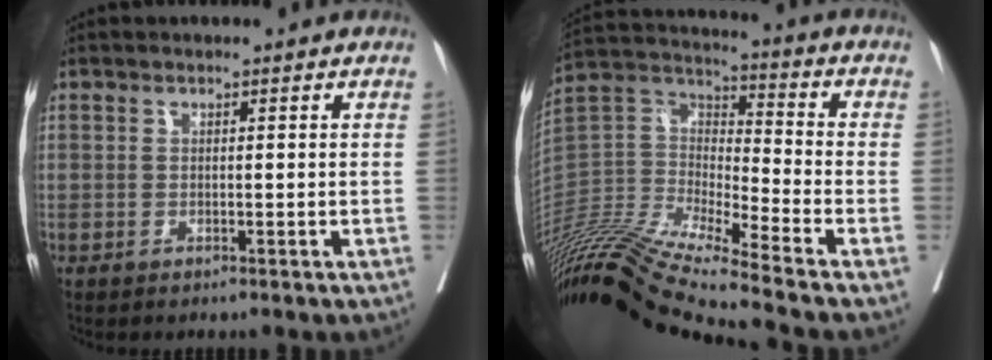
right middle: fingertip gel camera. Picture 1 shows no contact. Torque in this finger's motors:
{"motor_torque": [-0.88, -1.26, 0.10, 0.12]}